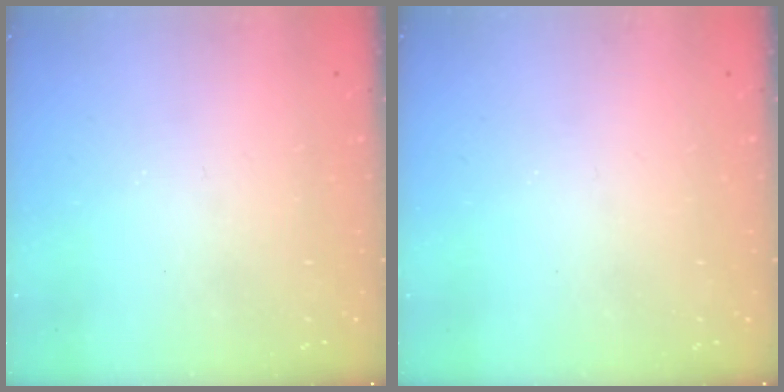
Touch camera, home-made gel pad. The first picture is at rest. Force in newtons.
{"total": 0.0}